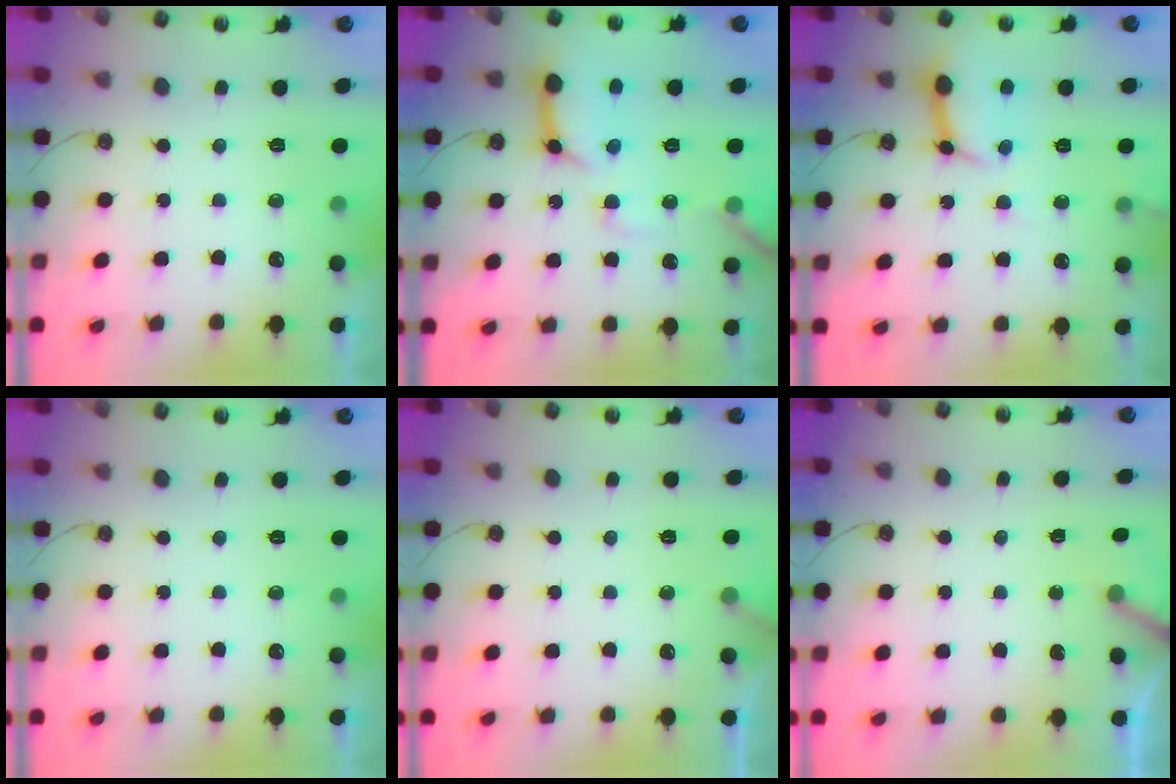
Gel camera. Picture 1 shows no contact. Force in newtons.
{"total": 15.2, "press": 15.1, "slide": 1.7}
{"total": 10.7, "press": 10.6, "slide": 1.4}
{"total": 0.0}
{"total": 2.4, "press": 2.4, "slide": 0.1}
{"total": 3.0, "press": 3.0, "slide": 0.2}